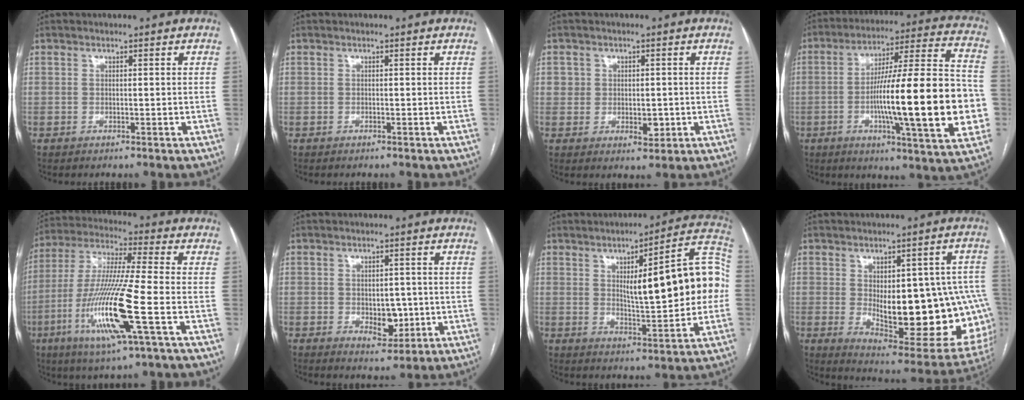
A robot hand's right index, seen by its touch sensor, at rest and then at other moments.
{"total": 0.0}
{"total": 3.9, "force": [-0.2, 3.1, 2.3], "torque": [-0.022, 0.003, 0.004]}
{"total": 24.5, "force": [-4.3, 2.2, 24.0], "torque": [-0.328, 0.011, -0.066]}
{"total": 17.3, "force": [-5.6, 0.2, 16.4], "torque": [-0.341, -0.020, -0.106]}
{"total": 5.0, "force": [-0.8, 3.0, 3.9], "torque": [-0.051, 0.000, 0.001]}
{"total": 17.4, "force": [1.4, 3.3, 17.0], "torque": [-0.225, 0.034, 0.024]}
{"total": 22.9, "force": [-1.7, 8.6, 21.2], "torque": [-0.212, 0.011, 0.008]}